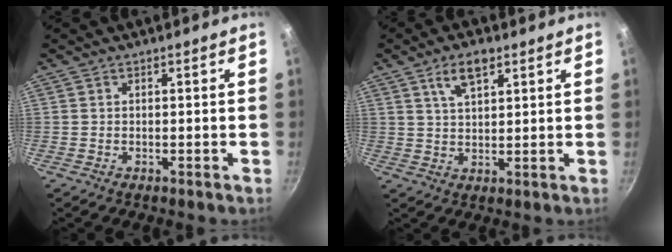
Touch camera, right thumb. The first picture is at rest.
{"total": 6.4, "force": [3.4, 2.9, 4.5], "torque": [-0.073, -0.010, 0.062]}